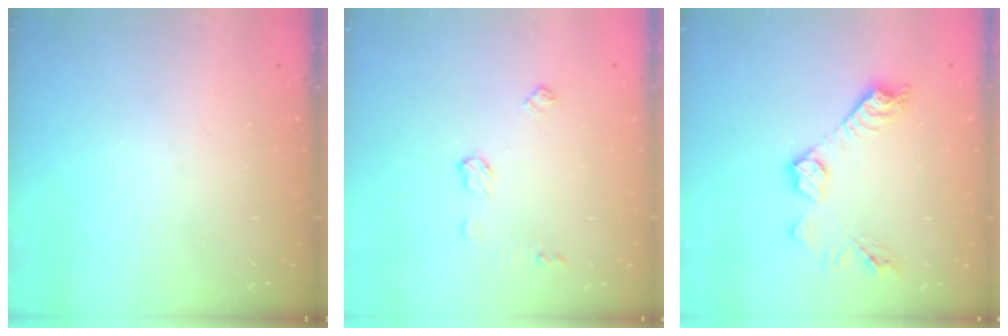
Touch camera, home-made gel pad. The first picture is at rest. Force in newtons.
{"total": 6.1, "press": 6.1, "slide": 0.4}
{"total": 10.7, "press": 10.7, "slide": 0.4}